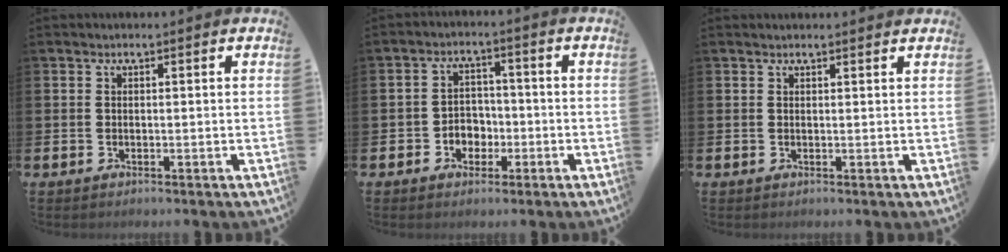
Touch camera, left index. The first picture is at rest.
{"total": 3.4, "force": [-1.5, 2.9, 1.1], "torque": [-0.029, 0.006, -0.036]}
{"total": 0.8, "force": [0.8, 0.0, 0.1], "torque": [0.010, -0.004, 0.011]}